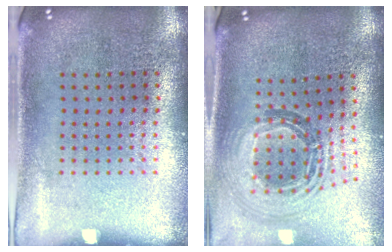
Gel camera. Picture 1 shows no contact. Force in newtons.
{"total": 1.1, "press": 1.0, "slide": 0.5}